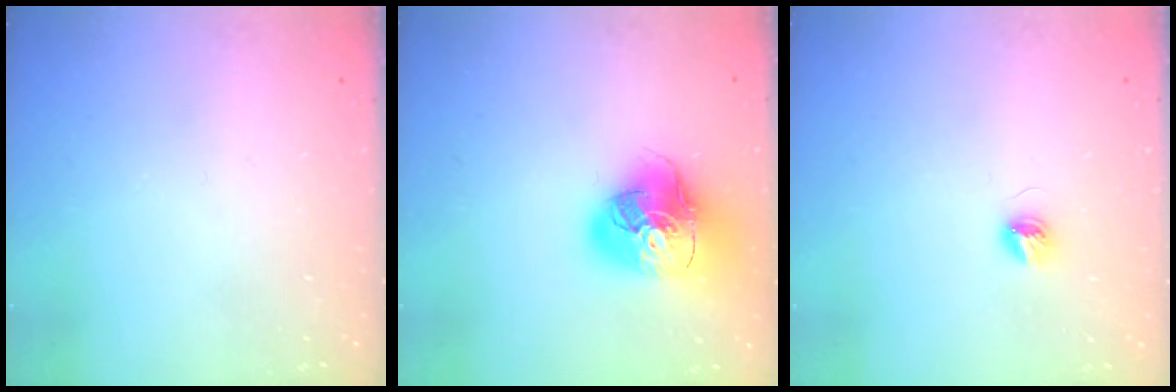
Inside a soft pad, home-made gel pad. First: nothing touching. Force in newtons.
{"total": 17.8, "press": 17.6, "slide": 2.6}
{"total": 4.0, "press": 3.9, "slide": 0.5}